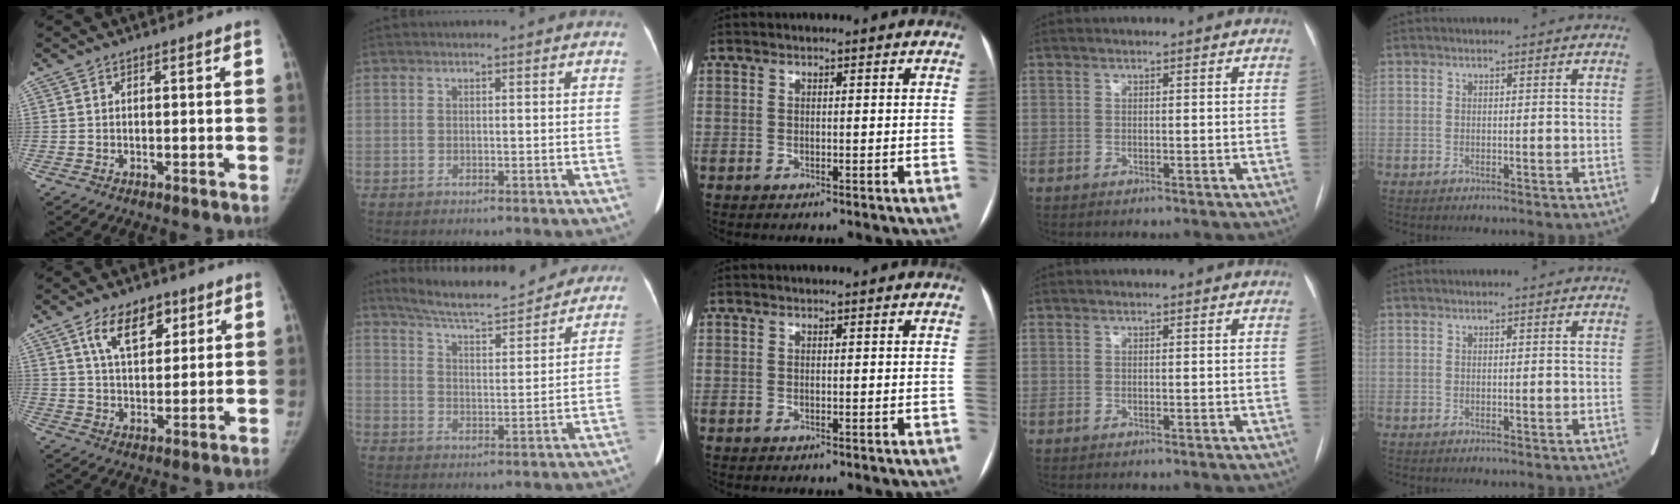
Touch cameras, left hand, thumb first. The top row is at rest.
{"thumb": {"total": 10.0, "force": [5.0, 5.7, 6.5], "torque": [-0.082, -0.020, 0.088]}, "index": {"total": 15.5, "force": [14.2, 2.6, 5.6], "torque": [-0.089, 0.010, 0.206]}}